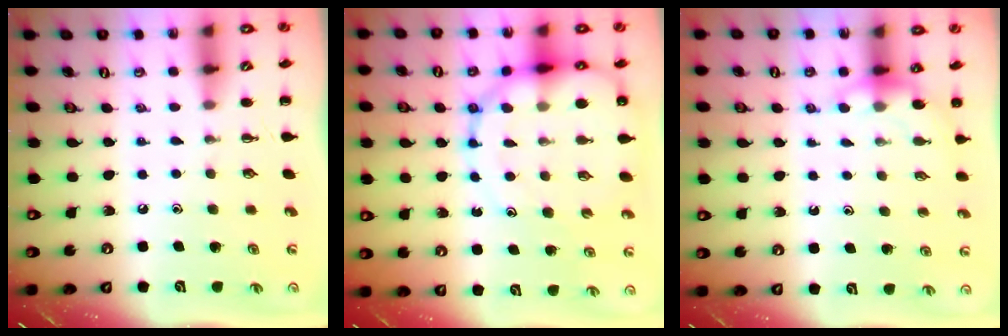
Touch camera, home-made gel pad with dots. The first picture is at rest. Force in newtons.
{"total": 15.9, "press": 15.5, "slide": 3.5}
{"total": 5.6, "press": 5.4, "slide": 1.5}